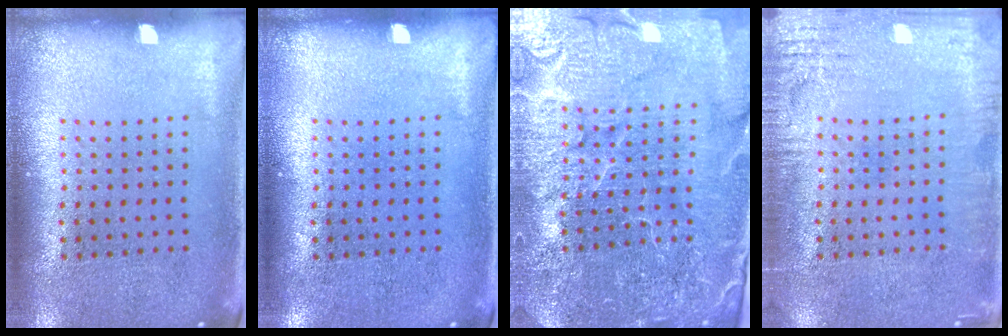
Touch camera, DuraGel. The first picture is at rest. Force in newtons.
{"total": 0.0}
{"total": 5.3, "press": 4.9, "slide": 2.1}
{"total": 3.0, "press": 3.0, "slide": 0.2}